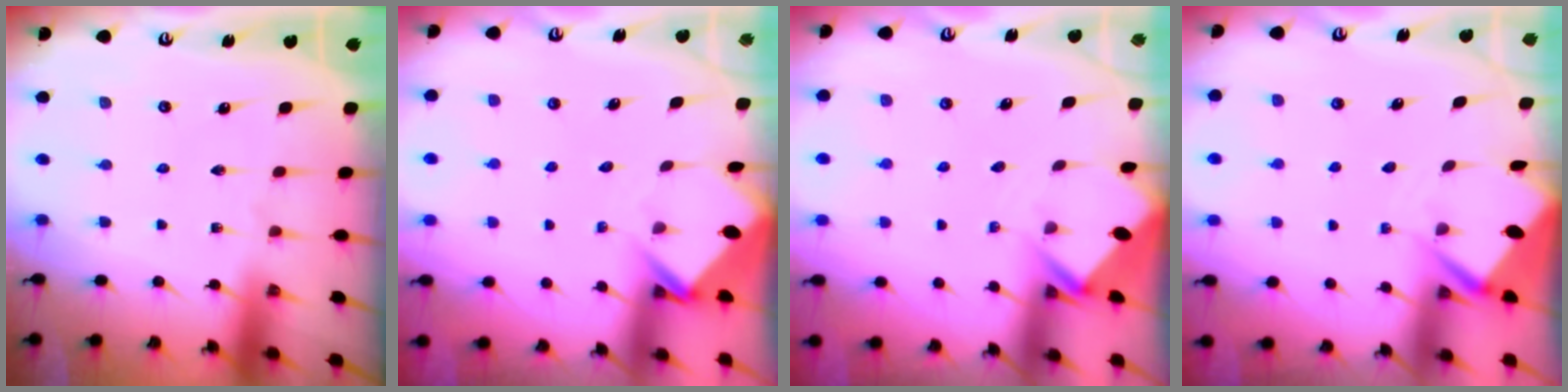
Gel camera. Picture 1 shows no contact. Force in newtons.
{"total": 3.9, "press": 3.8, "slide": 0.3}
{"total": 2.7, "press": 2.7, "slide": 0.2}
{"total": 3.6, "press": 3.6, "slide": 0.4}